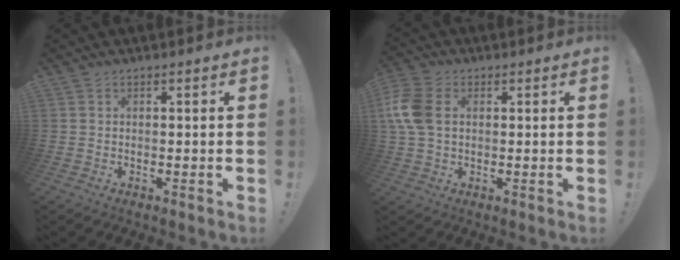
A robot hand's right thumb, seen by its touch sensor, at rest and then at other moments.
{"total": 10.2, "force": [1.6, 7.1, 7.2], "torque": [-0.163, 0.002, 0.030]}